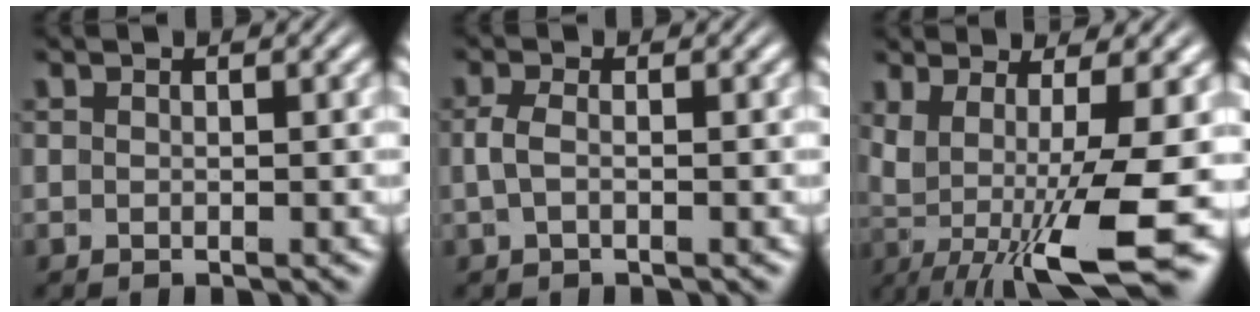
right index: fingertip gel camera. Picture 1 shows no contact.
{"total": 1.6, "force": [-0.1, 0.4, 1.6], "torque": [-0.039, -0.002, -0.001]}
{"total": 11.0, "force": [-0.9, 5.4, 9.6], "torque": [-0.161, -0.023, -0.008]}